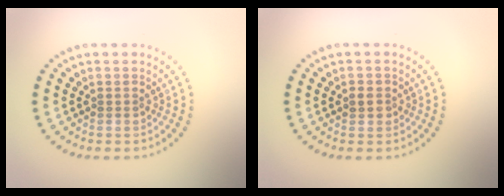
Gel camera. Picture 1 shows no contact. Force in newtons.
{"total": 1.2, "press": 1.1, "slide": 0.5}